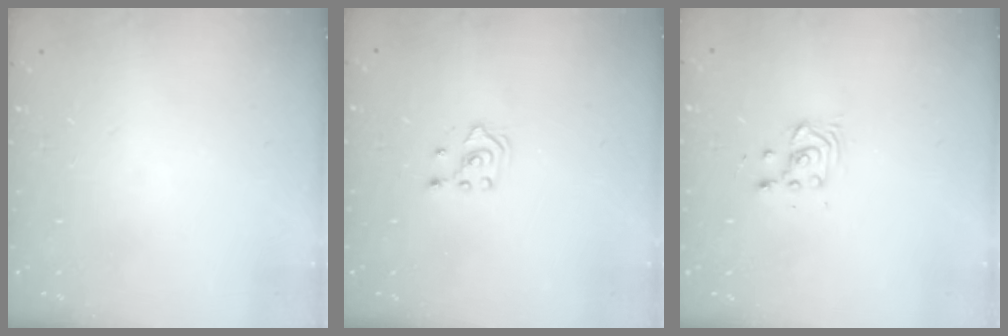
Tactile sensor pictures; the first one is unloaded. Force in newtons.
{"total": 3.2, "press": 3.1, "slide": 1.0}
{"total": 3.3, "press": 3.3, "slide": 0.2}